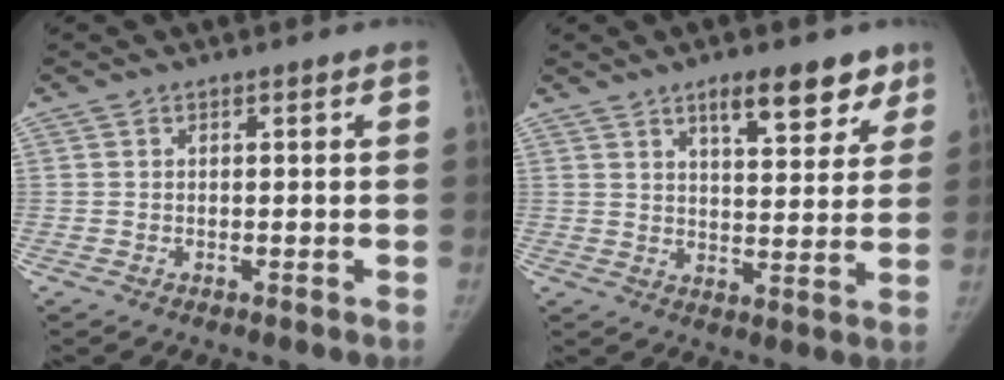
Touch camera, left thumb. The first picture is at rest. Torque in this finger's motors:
{"motor_torque": [0.02, 0.14, 0.48, -0.40, 0.03]}